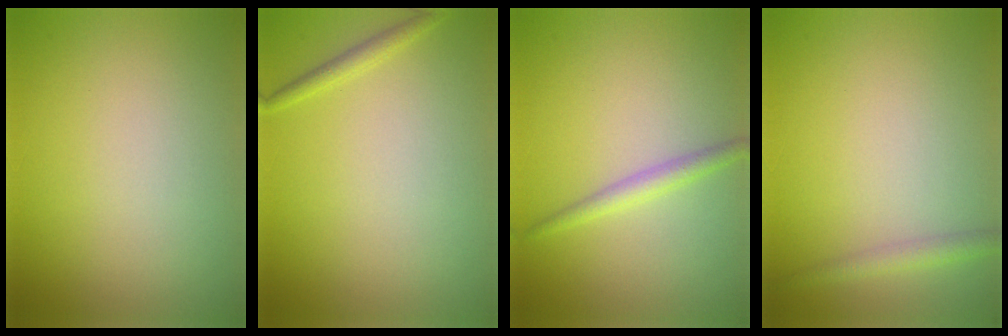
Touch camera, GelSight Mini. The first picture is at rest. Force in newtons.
{"total": 1.1, "press": 1.1, "slide": 0.0}
{"total": 1.7, "press": 1.7, "slide": 0.0}
{"total": 1.6, "press": 1.6, "slide": 0.1}